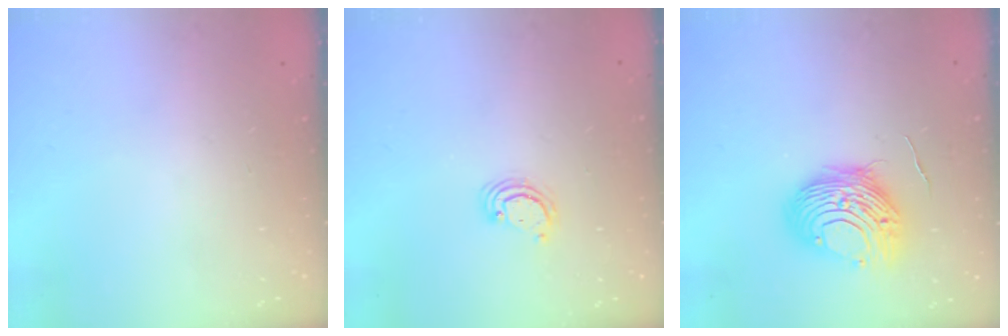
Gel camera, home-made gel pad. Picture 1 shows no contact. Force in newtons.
{"total": 2.5, "press": 2.5, "slide": 0.3}
{"total": 11.5, "press": 11.4, "slide": 1.1}